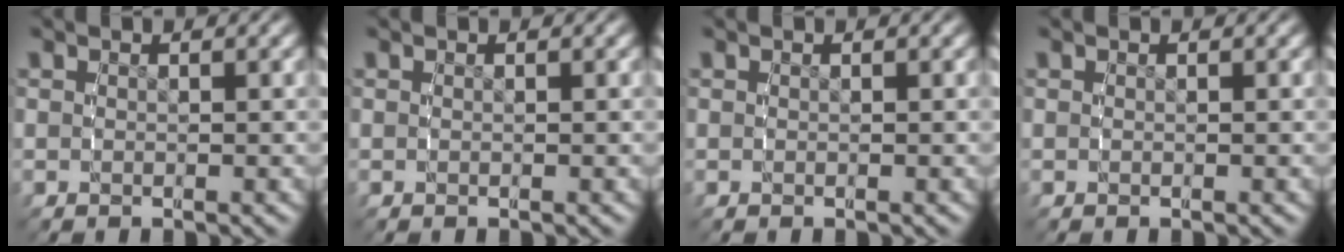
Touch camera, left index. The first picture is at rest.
{"total": 0.0}
{"total": 0.0}
{"total": 0.0}